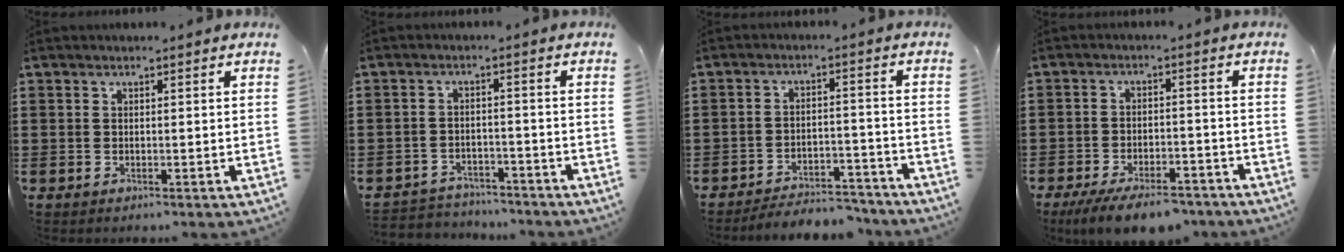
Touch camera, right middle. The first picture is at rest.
{"total": 3.2, "force": [-3.2, 0.7, -0.2], "torque": [-0.006, 0.001, -0.070]}
{"total": 4.6, "force": [-4.5, 0.6, 0.6], "torque": [-0.014, 0.007, -0.093]}
{"total": 6.3, "force": [-5.7, 1.3, 2.5], "torque": [-0.047, 0.002, -0.108]}